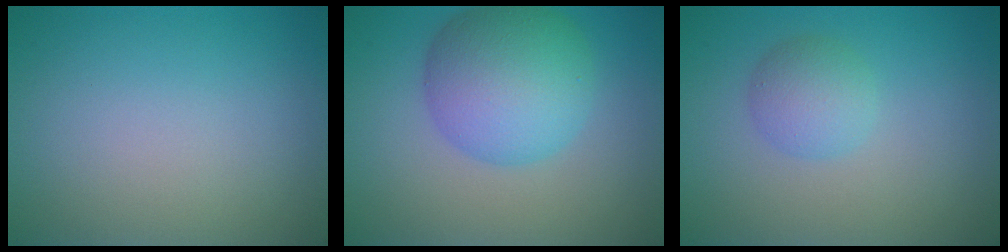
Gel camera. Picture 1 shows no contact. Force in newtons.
{"total": 8.0, "press": 8.0, "slide": 0.1}
{"total": 2.6, "press": 2.6, "slide": 0.1}